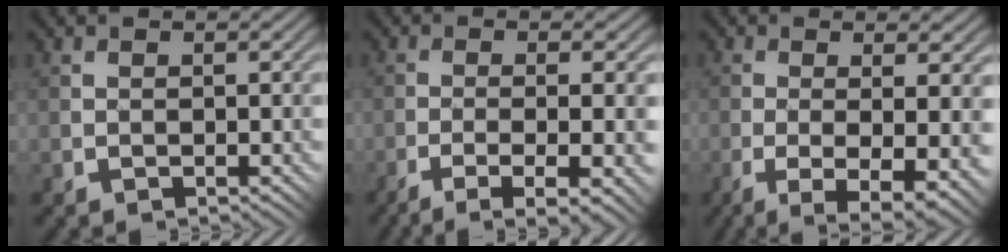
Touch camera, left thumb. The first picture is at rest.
{"total": 8.8, "force": [-3.8, 1.4, 7.8], "torque": [-0.108, 0.002, -0.048]}
{"total": 8.6, "force": [-1.8, 1.7, 8.2], "torque": [-0.122, -0.004, -0.012]}